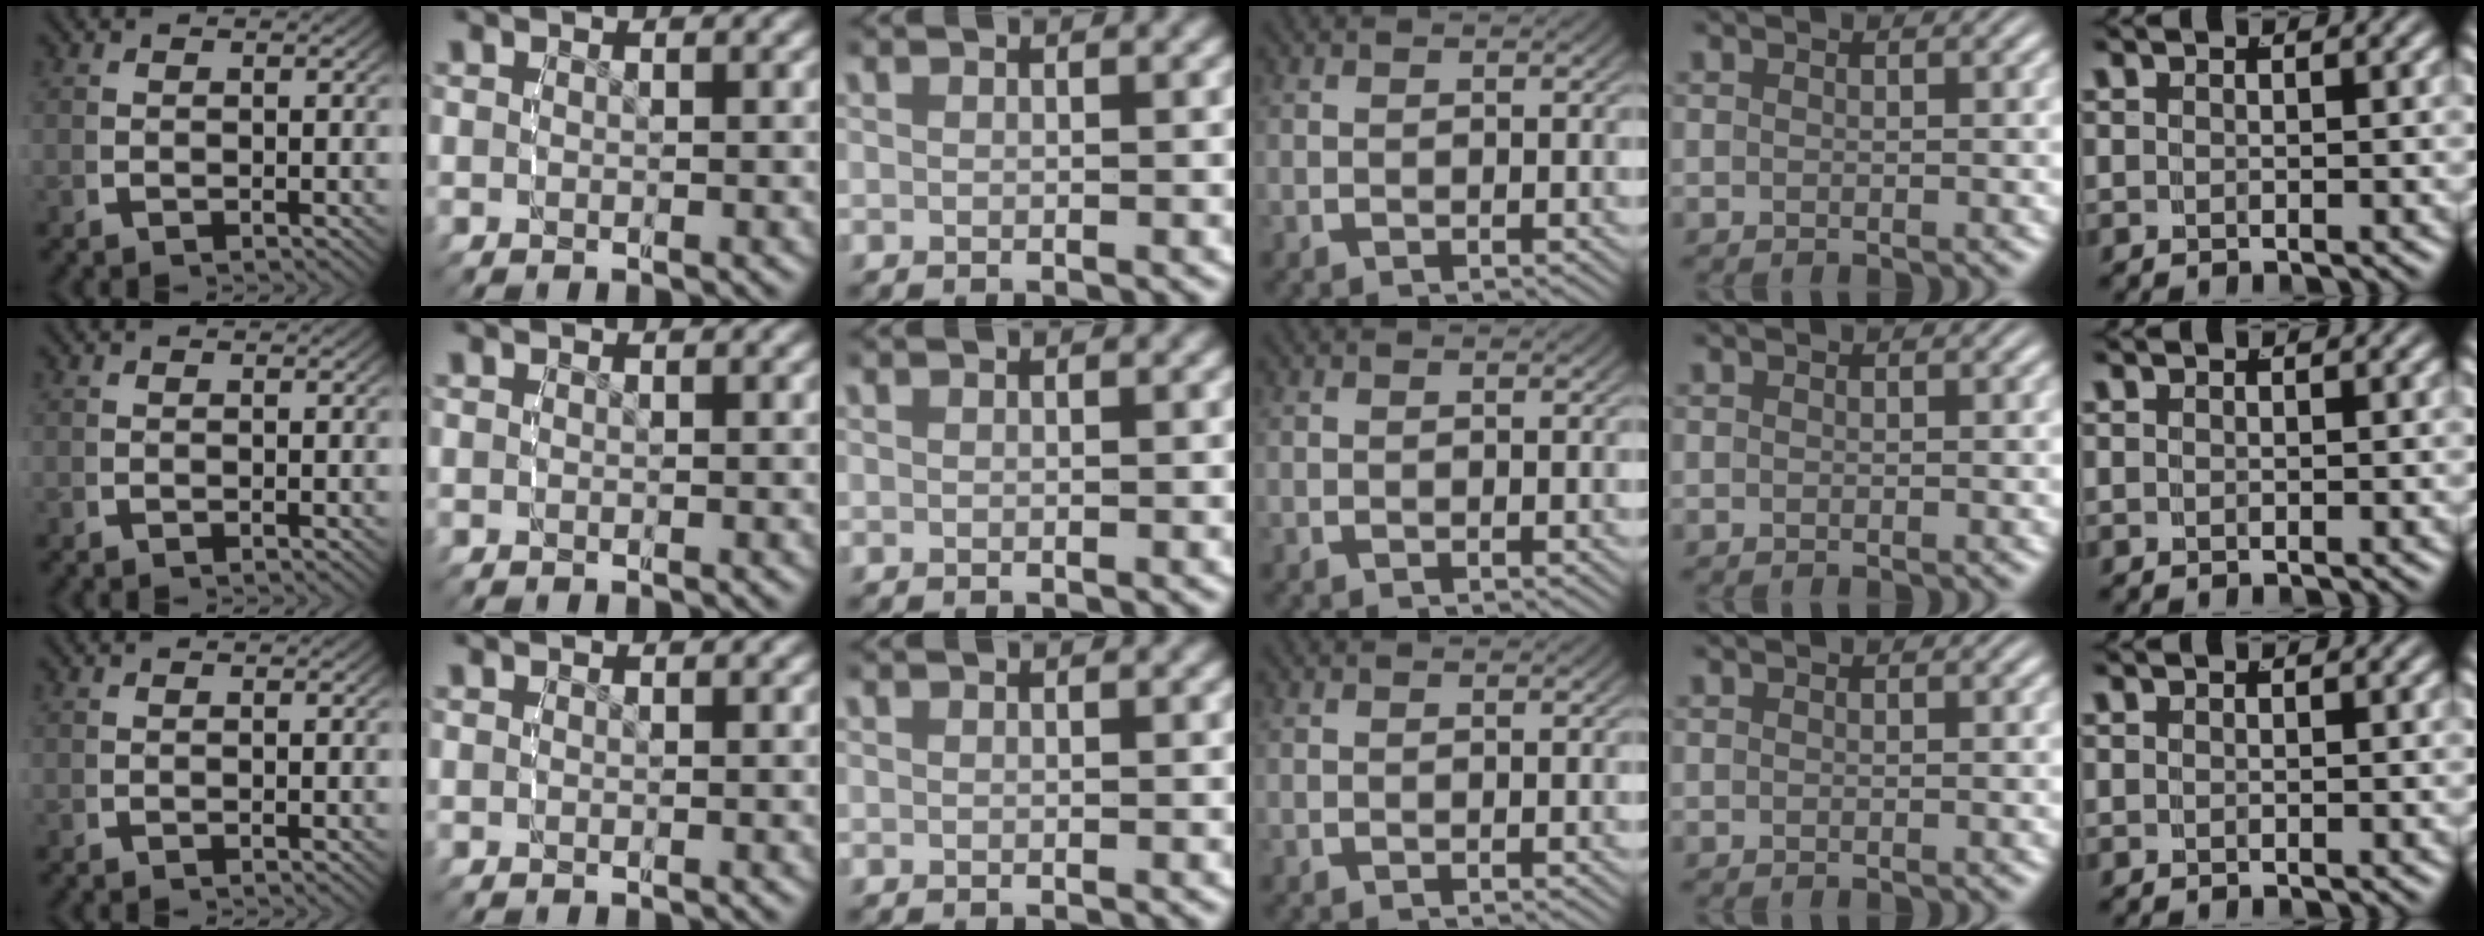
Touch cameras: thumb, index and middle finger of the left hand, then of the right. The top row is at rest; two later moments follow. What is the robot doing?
{"motion": "reach", "object": "jacket"}